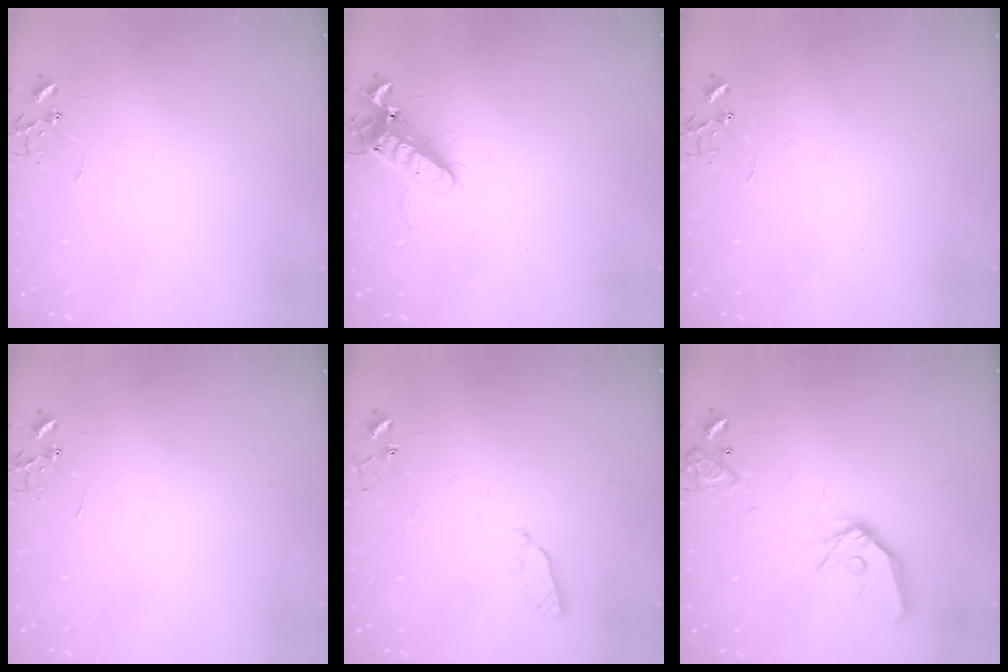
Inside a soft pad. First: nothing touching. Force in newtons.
{"total": 12.4, "press": 12.3, "slide": 2.0}
{"total": 0.0}
{"total": 0.0}
{"total": 4.8, "press": 4.7, "slide": 0.6}
{"total": 15.8, "press": 15.6, "slide": 2.1}